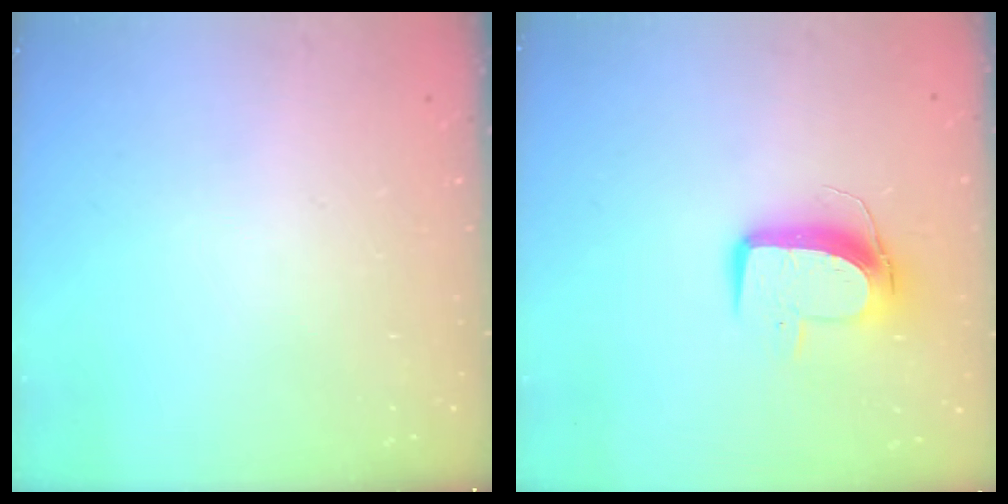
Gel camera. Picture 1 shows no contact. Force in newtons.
{"total": 10.3, "press": 10.3, "slide": 0.7}